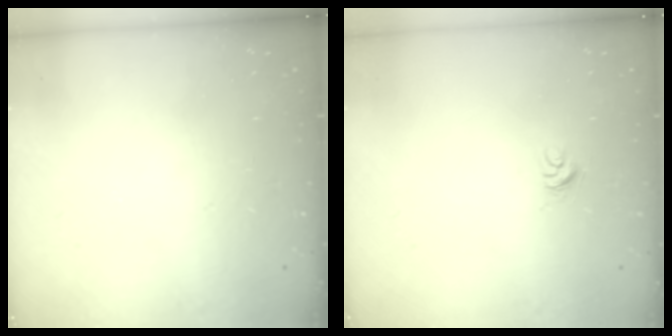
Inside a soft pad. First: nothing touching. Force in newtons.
{"total": 4.2, "press": 4.2, "slide": 0.2}